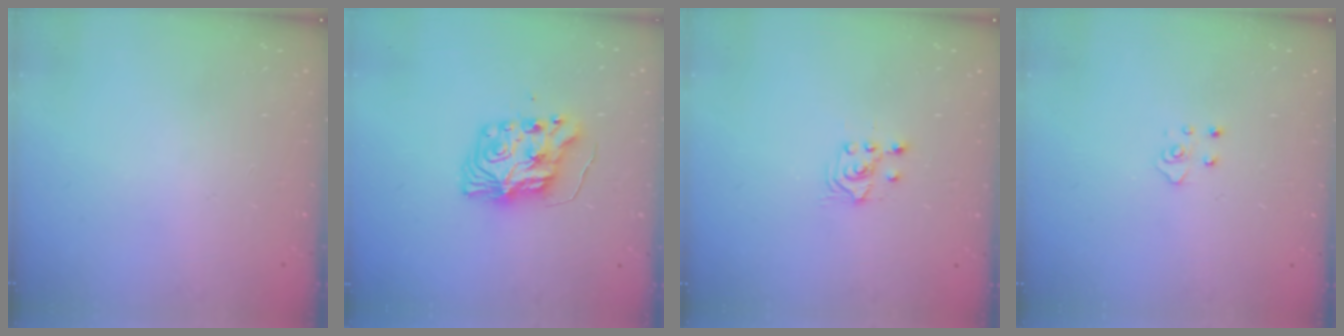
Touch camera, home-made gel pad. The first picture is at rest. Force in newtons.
{"total": 9.1, "press": 9.0, "slide": 0.6}
{"total": 2.5, "press": 2.4, "slide": 0.7}
{"total": 4.0, "press": 4.0, "slide": 0.4}